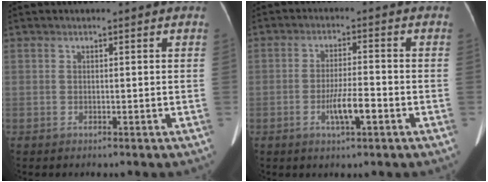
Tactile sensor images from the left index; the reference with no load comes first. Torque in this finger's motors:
{"motor_torque": [0.71, 0.33, 0.43, 0.05]}